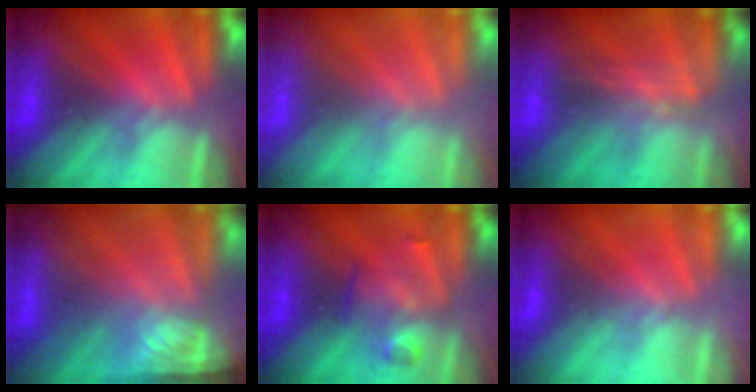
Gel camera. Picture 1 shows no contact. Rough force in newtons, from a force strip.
{"total": 2.9}
{"total": 2.4}
{"total": 7.5}
{"total": 2.9}
{"total": 2.0}